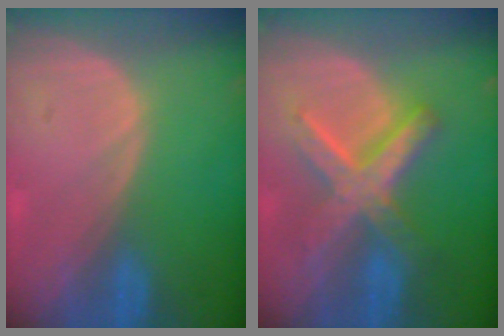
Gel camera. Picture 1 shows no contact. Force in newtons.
{"total": 8.4, "press": 8.4, "slide": 0.8}